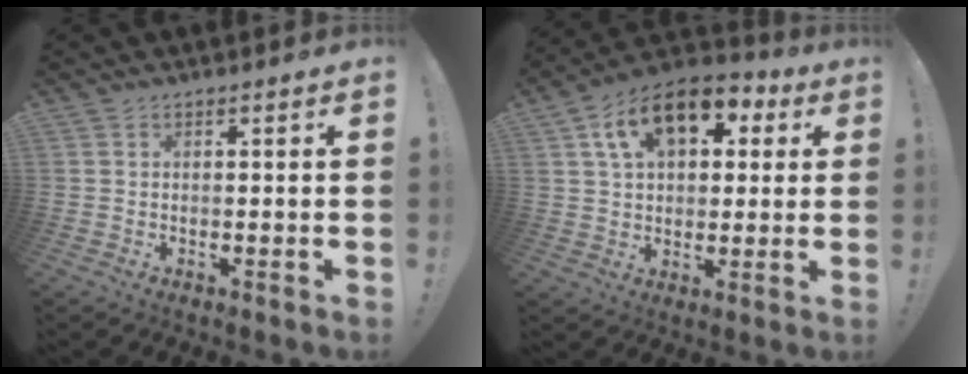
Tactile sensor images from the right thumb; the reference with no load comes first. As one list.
[{"total": 15.1, "force": [6.7, 9.4, 9.8], "torque": [-0.160, -0.014, 0.120]}]